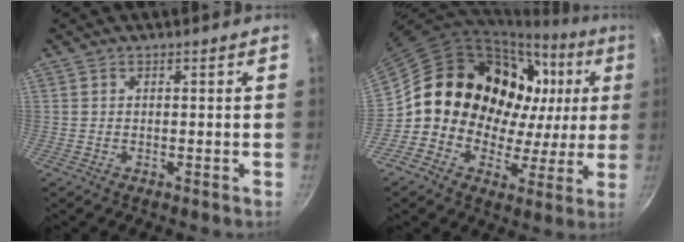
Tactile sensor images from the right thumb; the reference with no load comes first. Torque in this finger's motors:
{"motor_torque": [0.94, 1.76, 1.02, -1.01, 0.18]}